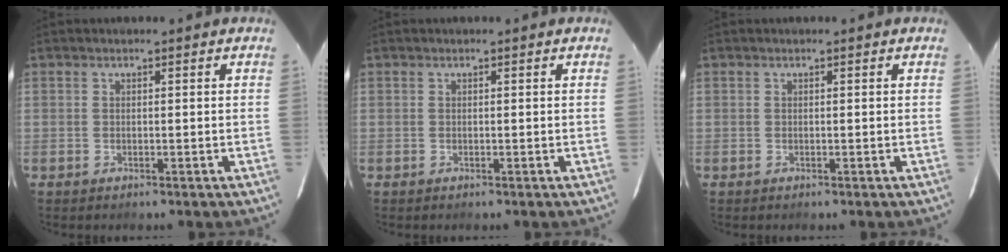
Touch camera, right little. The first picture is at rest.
{"total": 0.0}
{"total": 0.0}